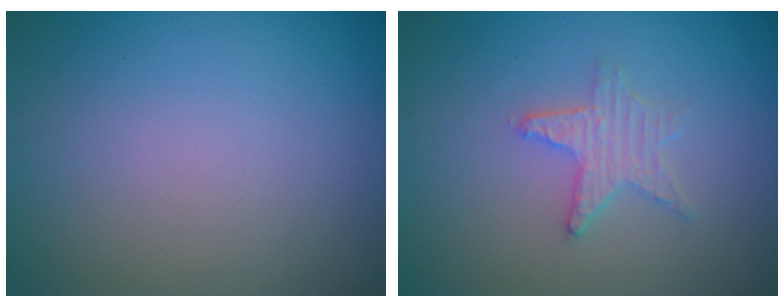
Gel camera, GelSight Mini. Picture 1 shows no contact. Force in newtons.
{"total": 2.3, "press": 2.2, "slide": 0.4}